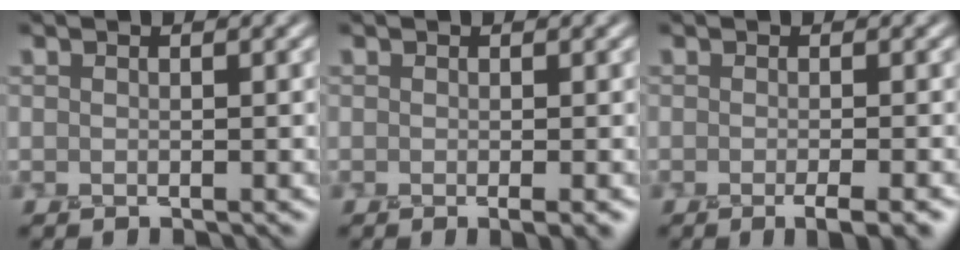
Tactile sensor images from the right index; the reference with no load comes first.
{"total": 1.5, "force": [-0.6, 0.3, 1.3], "torque": [-0.007, -0.007, -0.010]}
{"total": 2.9, "force": [-1.5, 0.6, 2.4], "torque": [-0.019, -0.013, -0.022]}